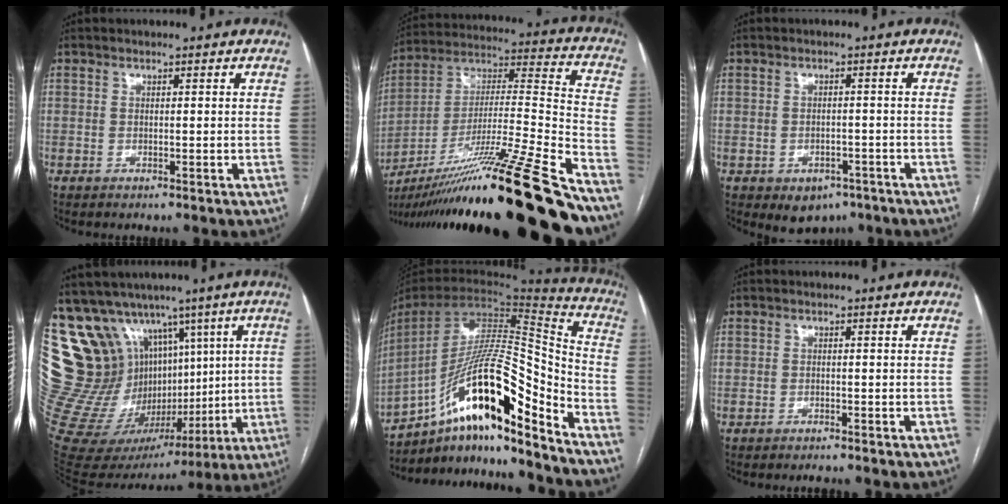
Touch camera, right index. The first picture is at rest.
{"total": 30.1, "force": [-21.7, -0.2, 20.8], "torque": [-0.301, -0.027, -0.375]}
{"total": 4.9, "force": [-2.9, 3.4, 1.9], "torque": [-0.022, 0.004, -0.030]}
{"total": 24.1, "force": [8.8, 18.1, 13.2], "torque": [-0.254, 0.079, 0.188]}
{"total": 24.0, "force": [-14.5, 3.4, 18.8], "torque": [-0.329, 0.011, -0.248]}
{"total": 1.0, "force": [-0.9, 0.1, 0.3], "torque": [-0.009, -0.003, -0.012]}